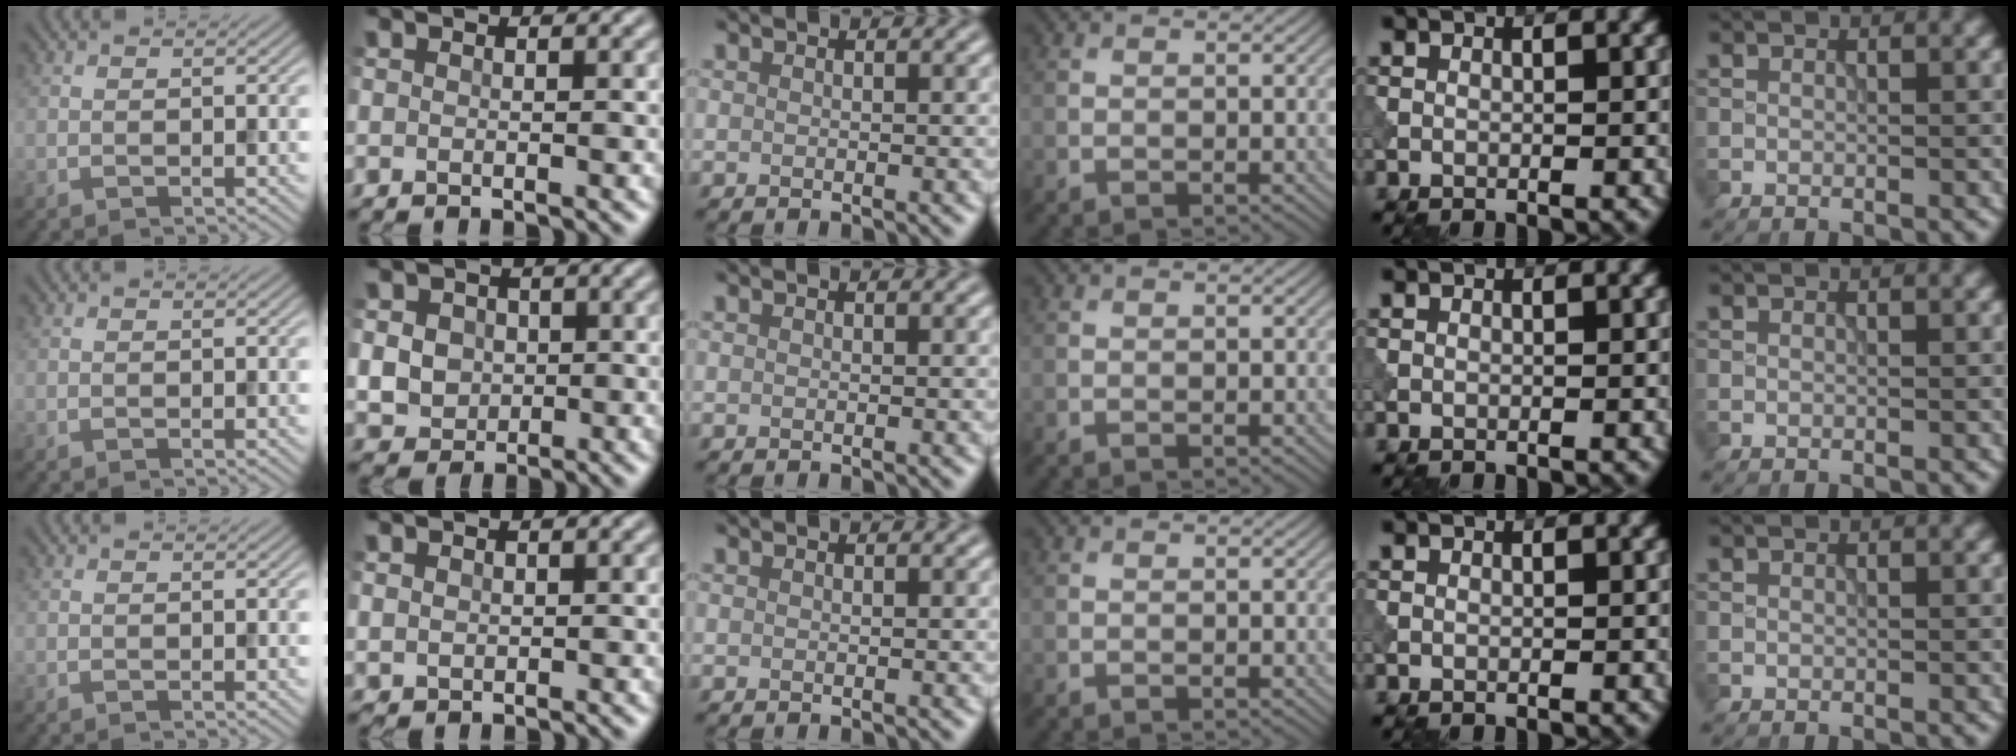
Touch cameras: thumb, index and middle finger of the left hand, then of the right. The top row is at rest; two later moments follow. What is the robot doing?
{"motion": "press", "object": "tv remote"}